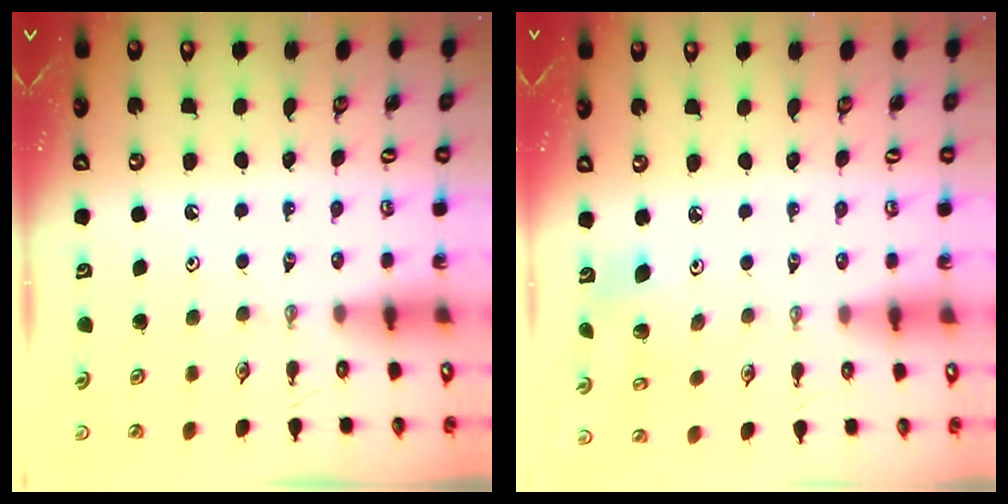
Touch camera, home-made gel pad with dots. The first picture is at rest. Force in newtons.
{"total": 5.3, "press": 5.1, "slide": 1.6}